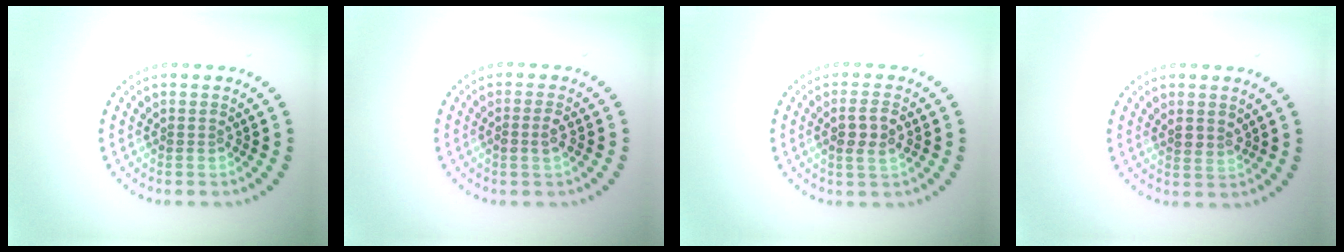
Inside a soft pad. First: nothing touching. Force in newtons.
{"total": 1.5, "press": 1.5, "slide": 0.3}
{"total": 2.4, "press": 2.3, "slide": 0.7}
{"total": 1.2, "press": 0.9, "slide": 0.7}